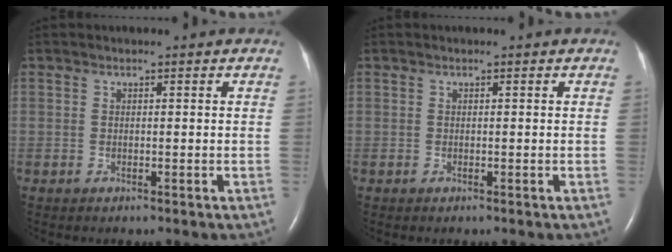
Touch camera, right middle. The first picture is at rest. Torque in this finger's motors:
{"motor_torque": [-0.01, 0.06, -0.03, -0.01]}